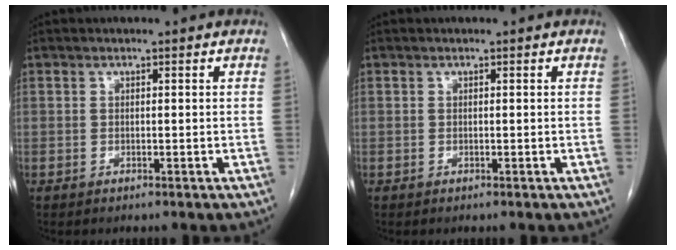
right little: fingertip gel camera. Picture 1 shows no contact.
{"total": 0.0}